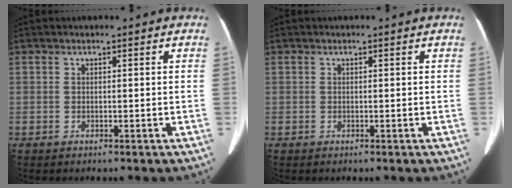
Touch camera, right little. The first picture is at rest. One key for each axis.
{"total": 0.0}